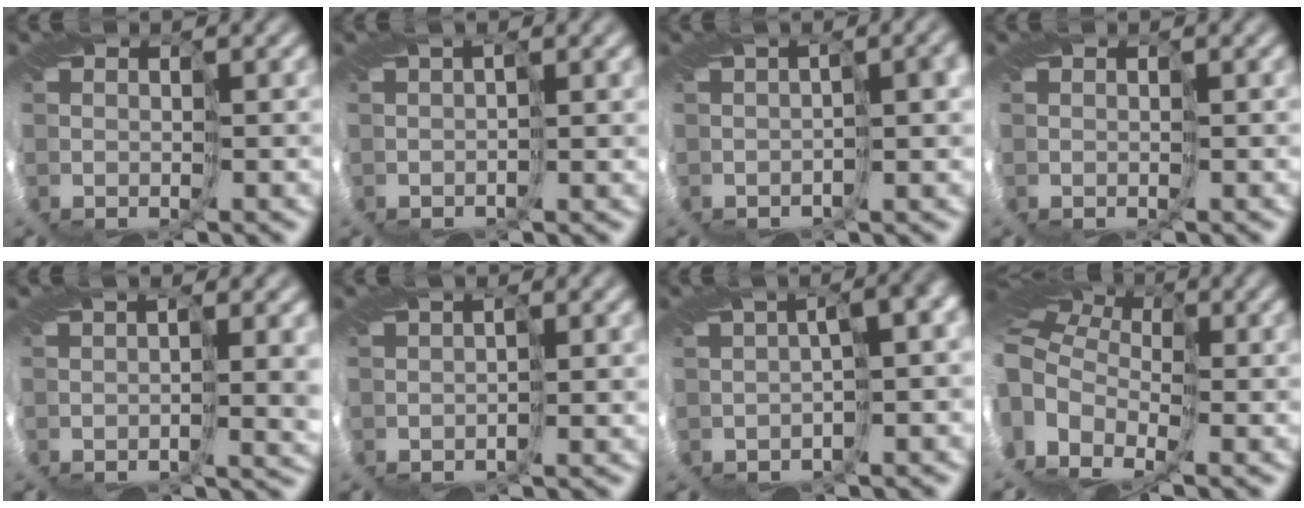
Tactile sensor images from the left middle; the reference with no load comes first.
{"total": 1.2, "force": [0.6, 0.1, 1.1], "torque": [-0.012, 0.005, 0.006]}
{"total": 3.4, "force": [0.2, 1.4, 3.1], "torque": [-0.033, 0.013, 0.005]}
{"total": 0.0}
{"total": 5.8, "force": [1.5, 2.7, 5.0], "torque": [-0.077, 0.010, 0.034]}
{"total": 1.9, "force": [0.7, 1.1, 1.4], "torque": [-0.022, 0.011, 0.012]}
{"total": 6.8, "force": [-0.5, 2.9, 6.1], "torque": [-0.074, 0.019, -0.001]}
{"total": 12.5, "force": [1.8, 8.6, 8.9], "torque": [-0.198, 0.001, 0.017]}